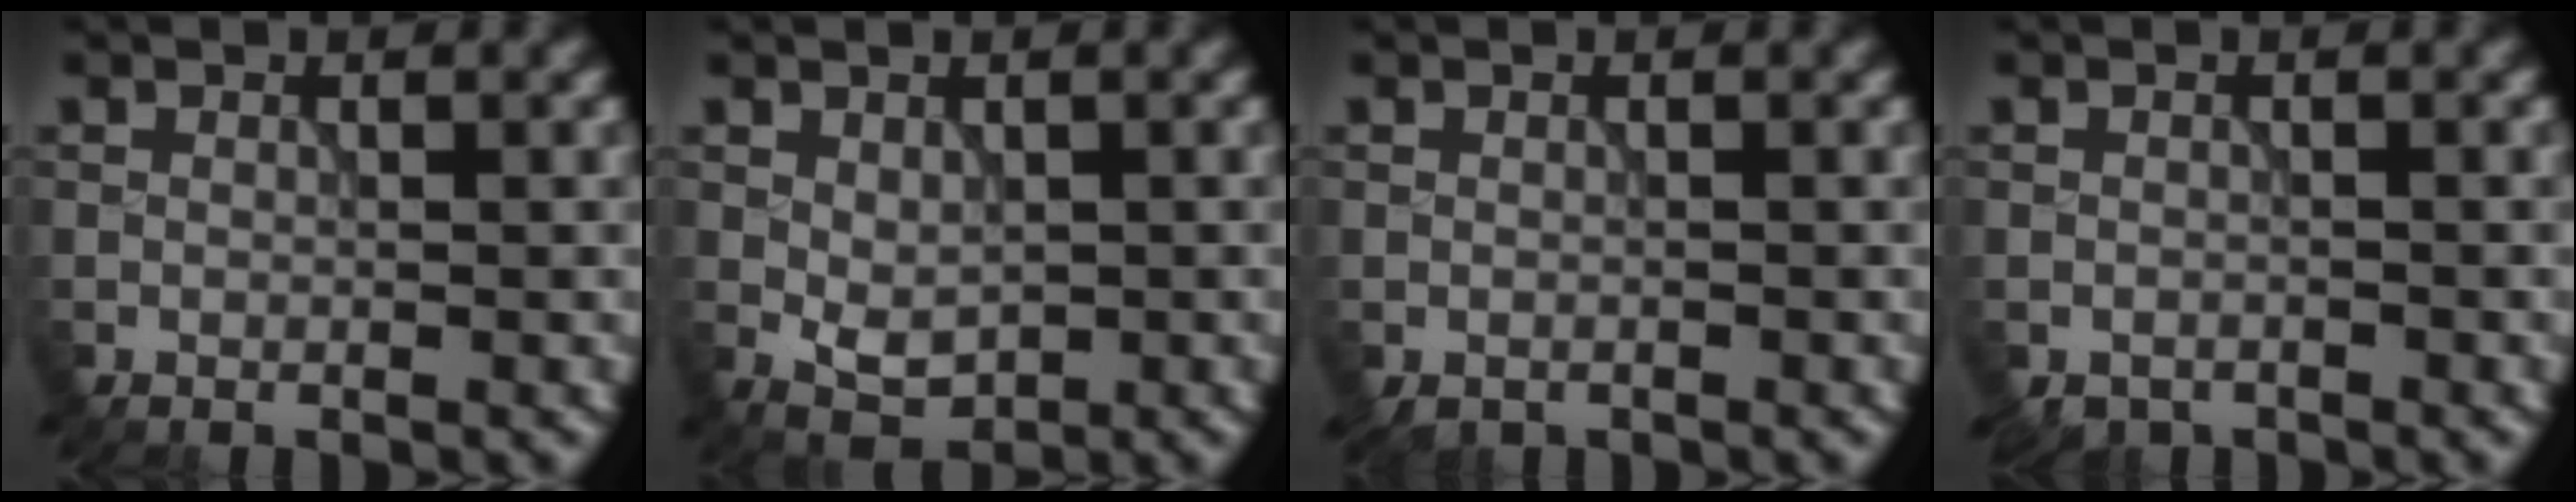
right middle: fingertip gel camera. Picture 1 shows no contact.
{"total": 2.6, "force": [0.0, 1.7, 2.0], "torque": [-0.034, -0.006, 0.006]}
{"total": 0.8, "force": [-0.5, 0.5, 0.2], "torque": [-0.004, -0.006, -0.010]}
{"total": 1.2, "force": [-1.0, 0.7, 0.1], "torque": [0.000, -0.005, -0.020]}